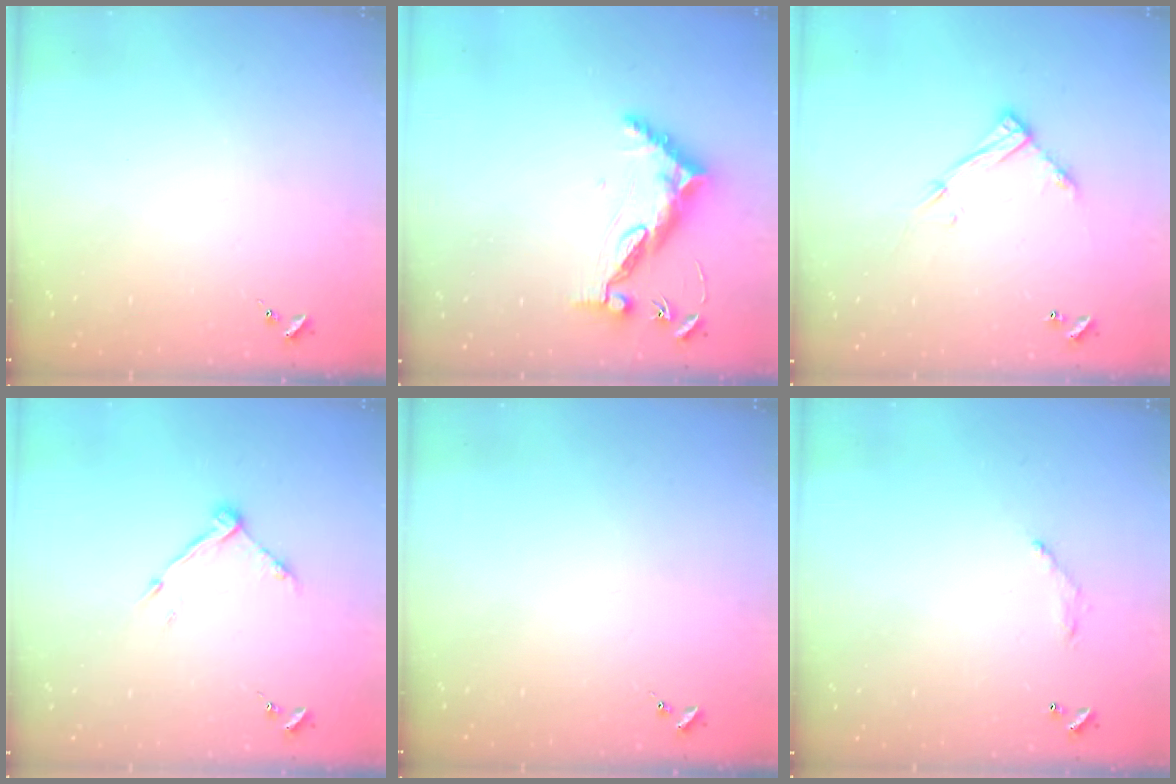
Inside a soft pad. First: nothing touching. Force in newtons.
{"total": 12.1, "press": 12.0, "slide": 1.2}
{"total": 12.2, "press": 12.1, "slide": 0.9}
{"total": 8.7, "press": 8.7, "slide": 0.5}
{"total": 0.0}
{"total": 6.2, "press": 6.2, "slide": 0.4}